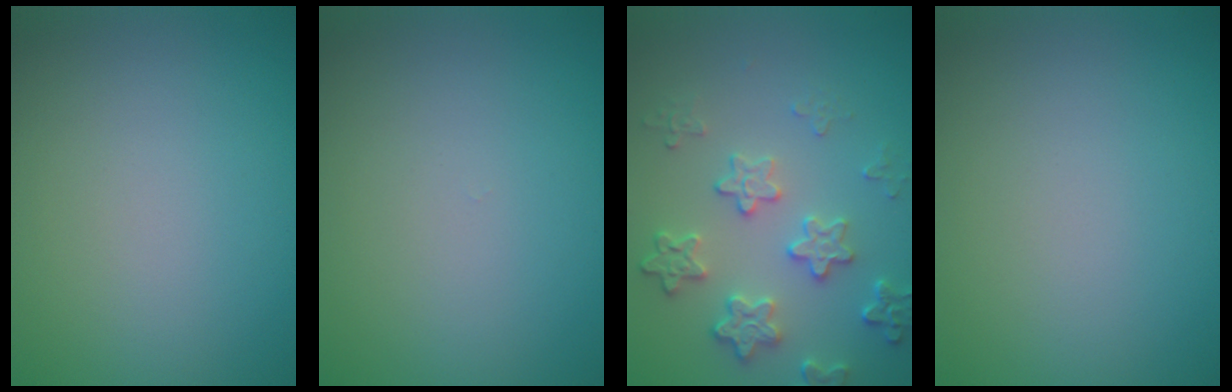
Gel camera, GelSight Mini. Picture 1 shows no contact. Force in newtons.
{"total": 0.0}
{"total": 4.0, "press": 3.5, "slide": 1.9}
{"total": 0.0}